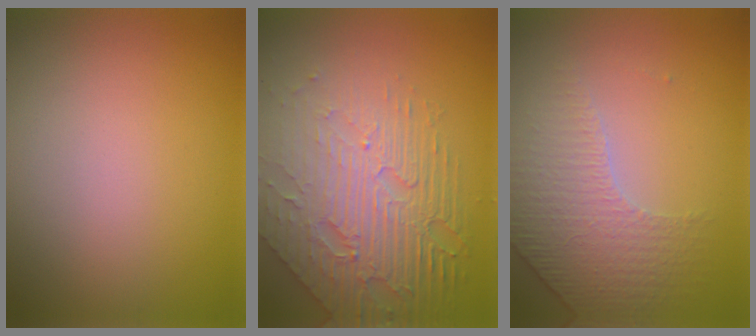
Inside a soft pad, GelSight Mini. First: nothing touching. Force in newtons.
{"total": 7.9, "press": 5.4, "slide": 5.8}
{"total": 4.1, "press": 3.1, "slide": 2.7}